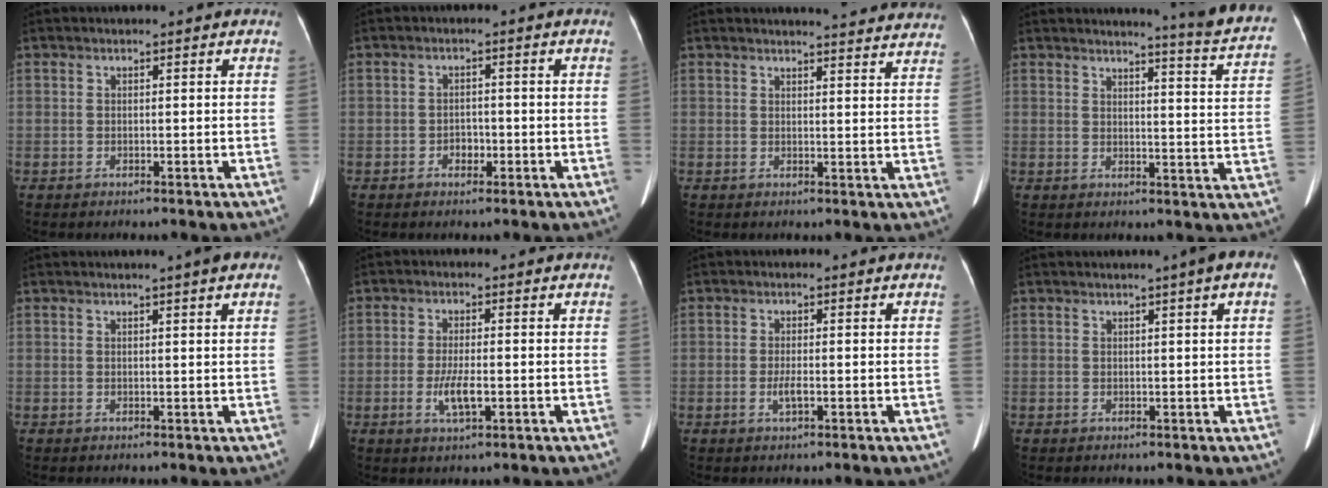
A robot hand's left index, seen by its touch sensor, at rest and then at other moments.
{"total": 2.0, "force": [-0.9, 1.4, 1.1], "torque": [-0.013, 0.006, -0.013]}
{"total": 15.4, "force": [14.9, 1.3, 3.9], "torque": [-0.028, -0.041, 0.150]}
{"total": 12.0, "force": [11.2, -1.6, 3.8], "torque": [-0.045, -0.079, 0.113]}
{"total": 3.1, "force": [2.0, -0.1, 2.3], "torque": [-0.033, 0.010, 0.022]}
{"total": 4.2, "force": [-1.1, 1.0, 3.9], "torque": [-0.082, -0.004, -0.018]}
{"total": 1.7, "force": [-0.5, 0.3, 1.6], "torque": [-0.033, -0.002, -0.009]}
{"total": 3.3, "force": [1.6, -0.2, 2.9], "torque": [-0.038, 0.011, 0.019]}